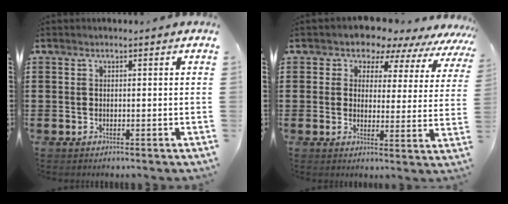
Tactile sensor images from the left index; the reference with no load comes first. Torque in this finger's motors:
{"motor_torque": [2.14, 0.00, 0.59, 0.03]}